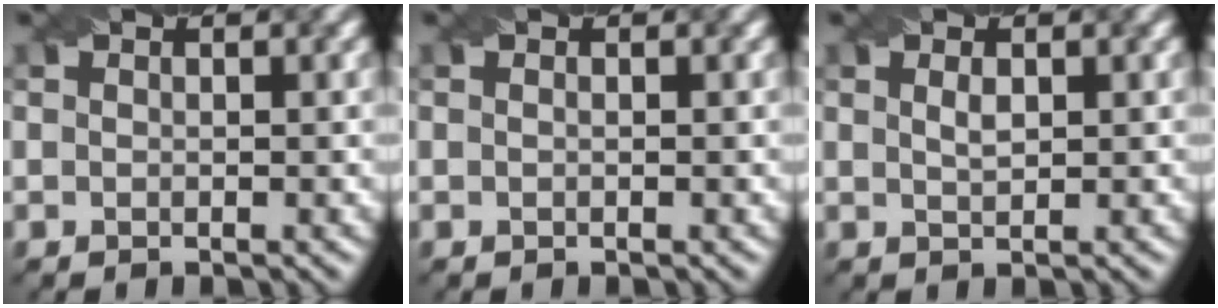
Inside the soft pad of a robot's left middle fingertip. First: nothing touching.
{"total": 0.0}
{"total": 1.0, "force": [0.4, 0.4, 0.8], "torque": [-0.018, 0.000, 0.011]}